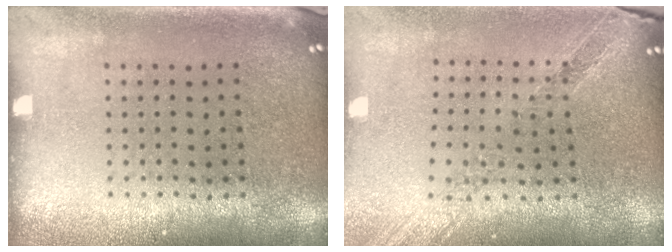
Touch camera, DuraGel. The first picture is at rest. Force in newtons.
{"total": 0.9, "press": 0.9, "slide": 0.3}